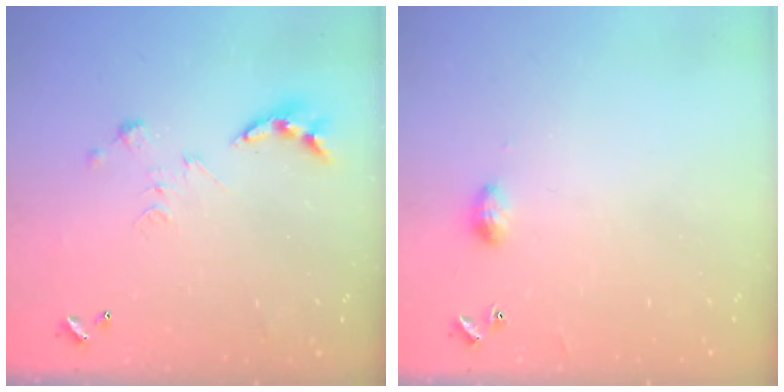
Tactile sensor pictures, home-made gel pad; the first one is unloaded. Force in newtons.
{"total": 5.2, "press": 5.2, "slide": 0.7}